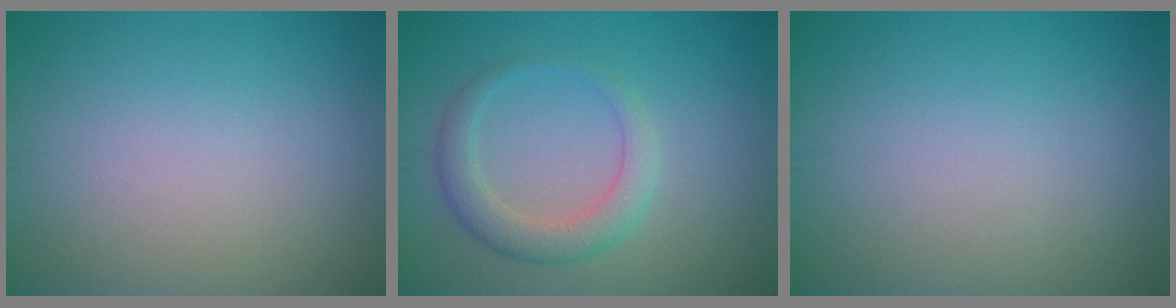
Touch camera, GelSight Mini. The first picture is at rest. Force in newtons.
{"total": 3.1, "press": 3.1, "slide": 0.1}
{"total": 0.0}